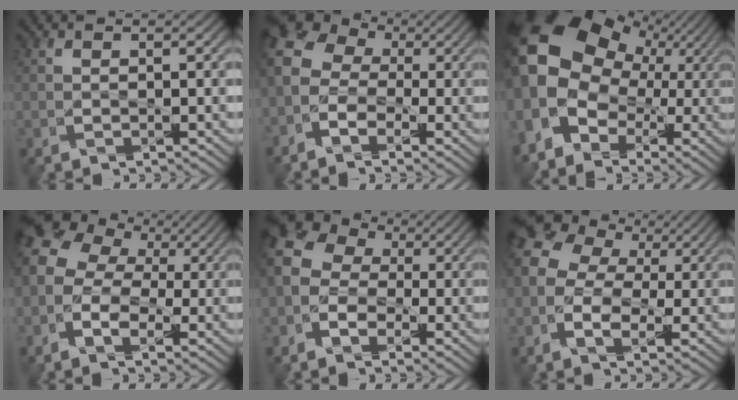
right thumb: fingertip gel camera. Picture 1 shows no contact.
{"total": 9.3, "force": [-1.5, 7.3, 5.6], "torque": [-0.152, 0.002, -0.041]}
{"total": 17.0, "force": [1.7, 13.3, 10.5], "torque": [-0.238, -0.008, 0.034]}
{"total": 10.1, "force": [0.5, 7.5, 6.8], "torque": [-0.160, 0.006, 0.001]}
{"total": 10.1, "force": [-1.0, 8.1, 5.9], "torque": [-0.156, 0.007, -0.035]}
{"total": 10.9, "force": [1.2, 8.0, 7.4], "torque": [-0.182, 0.008, 0.018]}